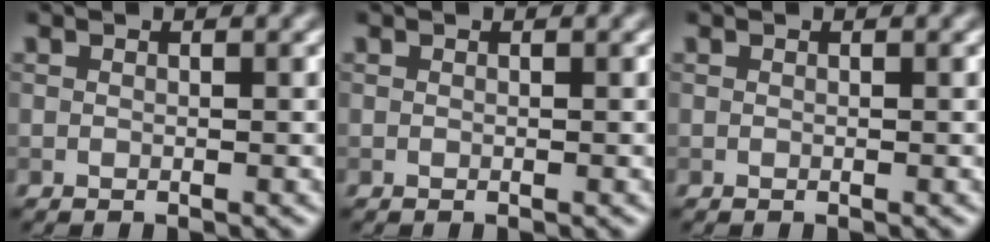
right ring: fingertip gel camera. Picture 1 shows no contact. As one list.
[{"total": 0.0}, {"total": 0.0}]